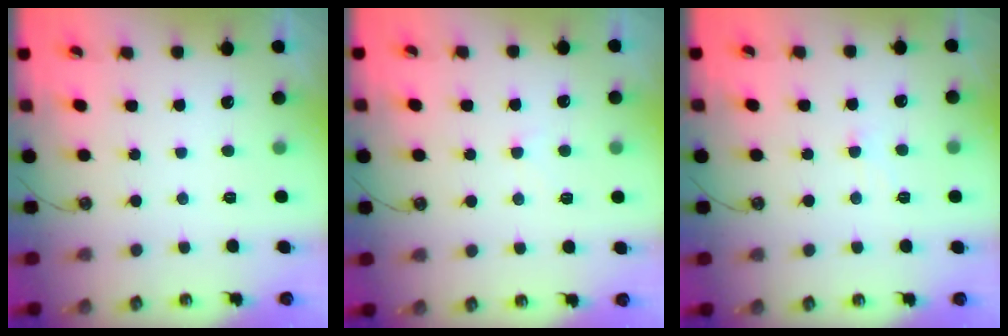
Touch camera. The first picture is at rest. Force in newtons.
{"total": 0.7, "press": 0.2, "slide": 0.7}
{"total": 2.4, "press": 2.3, "slide": 0.5}